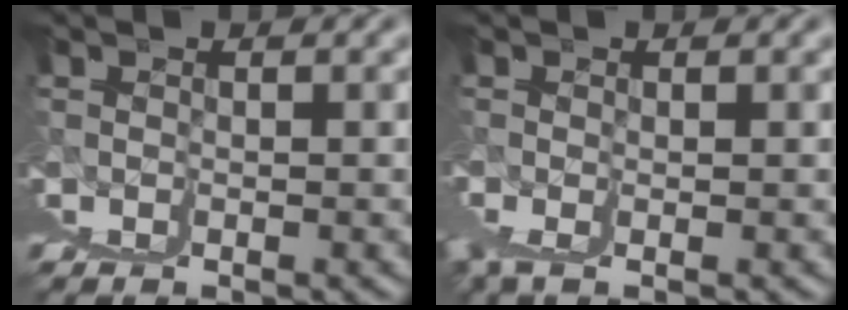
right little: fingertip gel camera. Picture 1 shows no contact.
{"total": 2.1, "force": [1.3, -1.1, 1.4], "torque": [-0.005, 0.013, 0.020]}